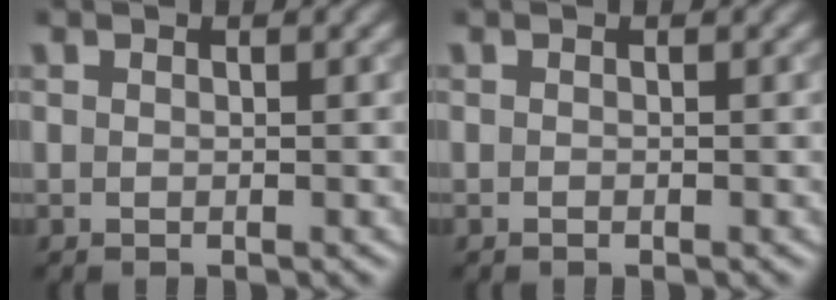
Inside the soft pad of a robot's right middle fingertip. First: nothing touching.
{"total": 0.0}